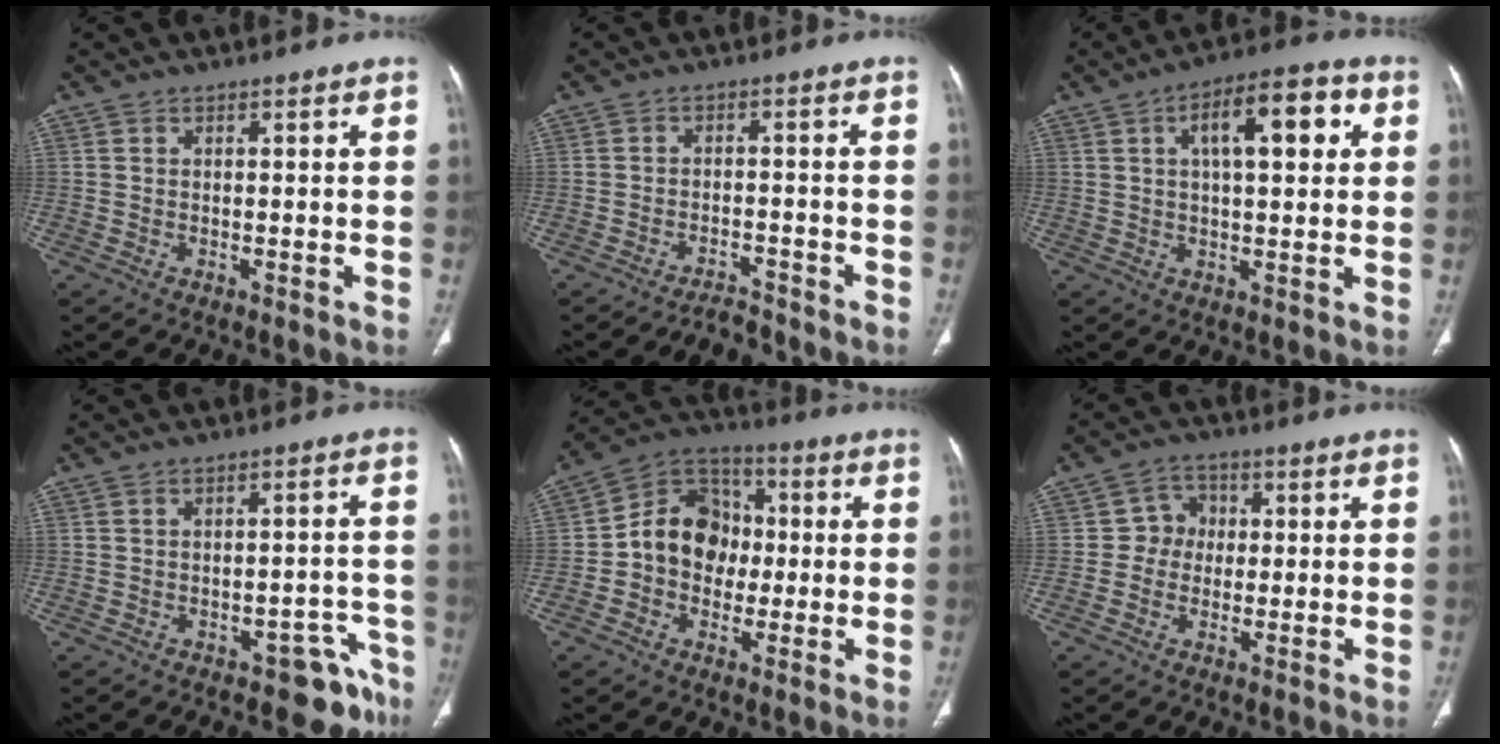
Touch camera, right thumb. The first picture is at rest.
{"total": 3.0, "force": [-2.9, 0.6, 0.2], "torque": [-0.010, 0.020, -0.047]}
{"total": 12.4, "force": [3.7, 4.9, 10.8], "torque": [-0.141, 0.017, 0.049]}
{"total": 7.4, "force": [-5.1, 3.8, 3.8], "torque": [-0.014, 0.045, -0.063]}
{"total": 12.7, "force": [-0.6, 10.5, 7.1], "torque": [-0.077, 0.034, -0.023]}
{"total": 4.7, "force": [-0.2, 4.4, 1.7], "torque": [0.003, 0.013, -0.014]}